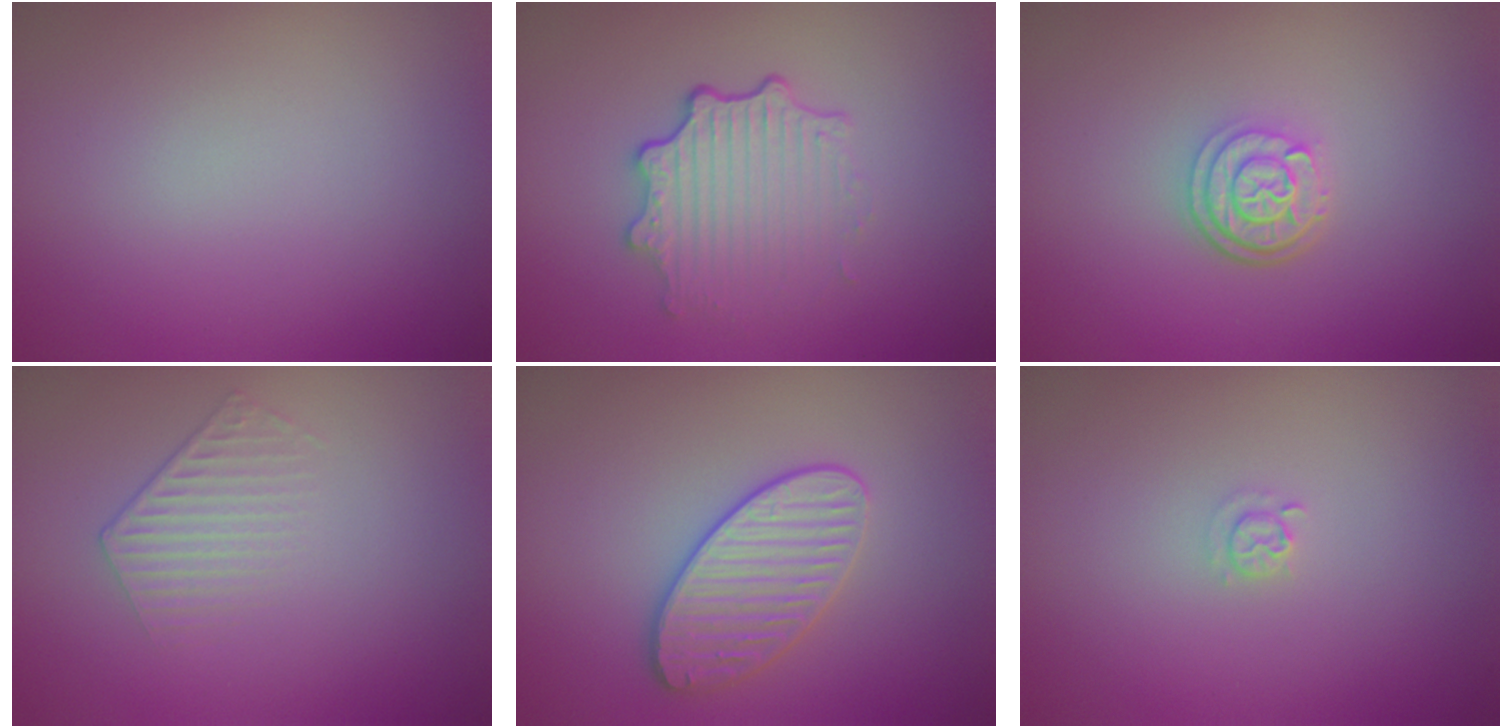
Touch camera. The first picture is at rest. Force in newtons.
{"total": 3.5, "press": 2.7, "slide": 2.2}
{"total": 3.1, "press": 2.4, "slide": 1.8}
{"total": 1.3, "press": 0.6, "slide": 1.2}
{"total": 3.5, "press": 3.4, "slide": 0.8}
{"total": 0.9, "press": 0.9, "slide": 0.1}